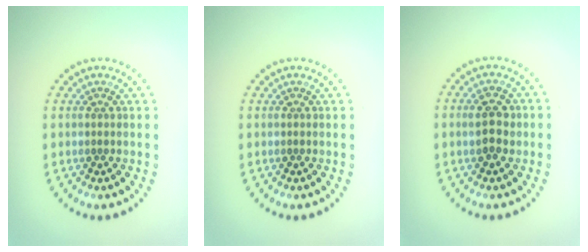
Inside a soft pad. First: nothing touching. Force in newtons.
{"total": 0.0}
{"total": 2.5, "press": 2.5, "slide": 0.2}